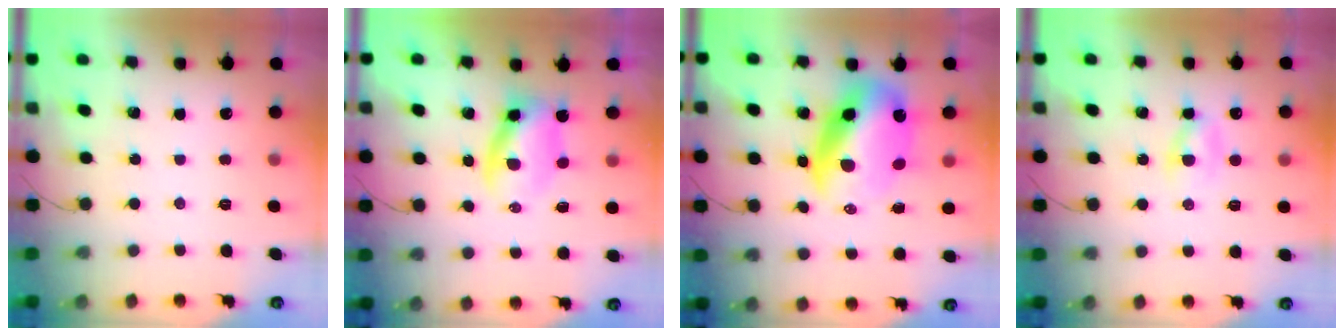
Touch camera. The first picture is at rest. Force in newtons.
{"total": 4.4, "press": 4.3, "slide": 1.0}
{"total": 14.0, "press": 13.6, "slide": 3.5}
{"total": 2.5, "press": 2.2, "slide": 1.1}